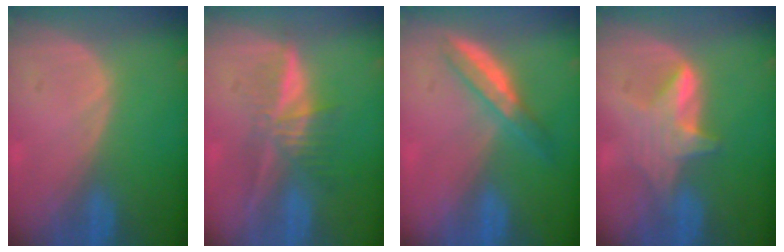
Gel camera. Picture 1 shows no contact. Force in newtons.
{"total": 5.9, "press": 5.6, "slide": 2.0}
{"total": 5.2, "press": 4.6, "slide": 2.4}
{"total": 5.6, "press": 5.5, "slide": 1.1}